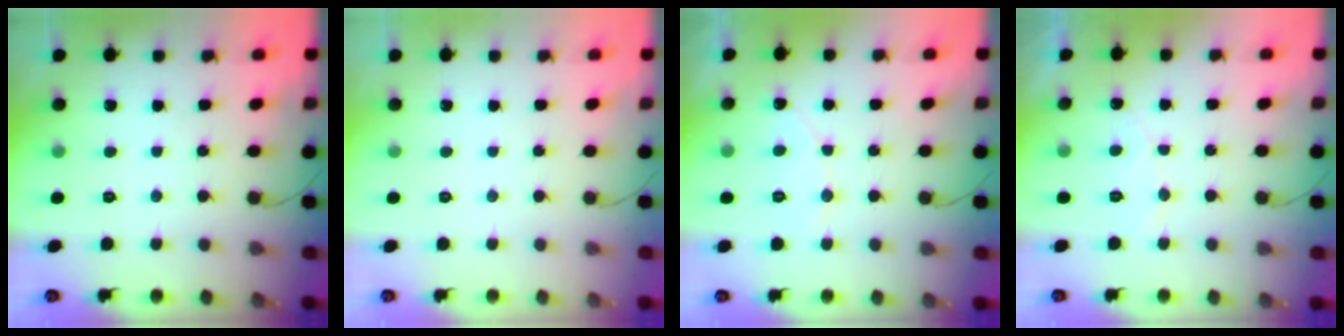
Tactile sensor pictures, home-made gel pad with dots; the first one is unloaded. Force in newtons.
{"total": 0.0}
{"total": 5.4, "press": 5.4, "slide": 0.4}
{"total": 5.9, "press": 5.9, "slide": 0.4}